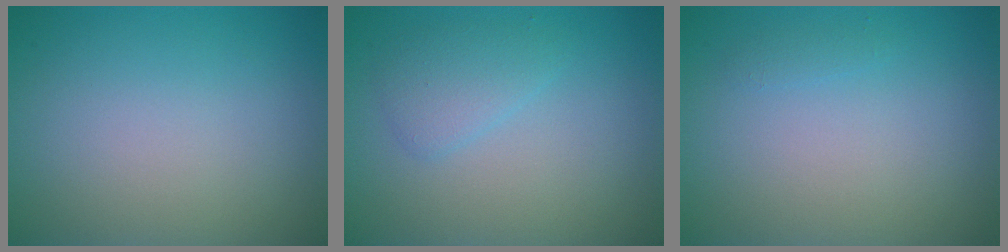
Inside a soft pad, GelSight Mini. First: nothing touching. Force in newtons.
{"total": 1.9, "press": 1.9, "slide": 0.1}
{"total": 0.5, "press": 0.5, "slide": 0.1}